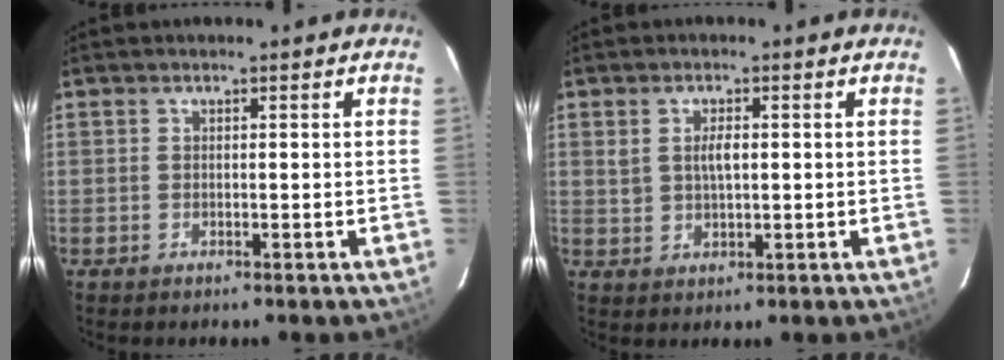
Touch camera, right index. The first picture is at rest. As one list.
[{"total": 3.6, "force": [0.8, 1.7, 3.0], "torque": [-0.055, 0.002, 0.019]}]